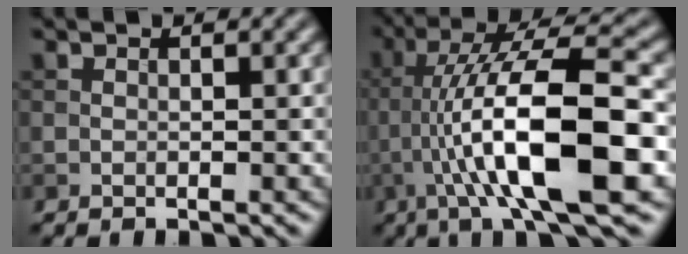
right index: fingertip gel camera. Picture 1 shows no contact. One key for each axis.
{"total": 12.3, "fx": -2.6, "fy": 2.8, "fz": 11.7, "tx": -0.196, "ty": 0.017, "tz": -0.041}